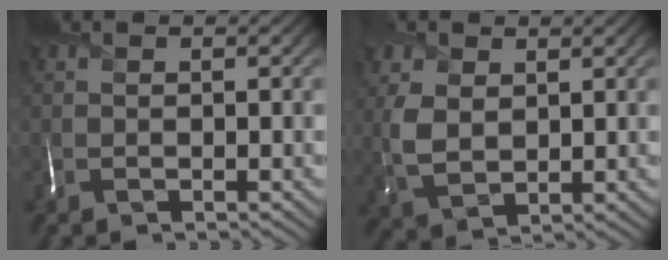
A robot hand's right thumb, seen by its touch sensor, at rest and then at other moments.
{"total": 4.9, "force": [2.2, 3.2, 3.0], "torque": [-0.080, 0.002, 0.050]}